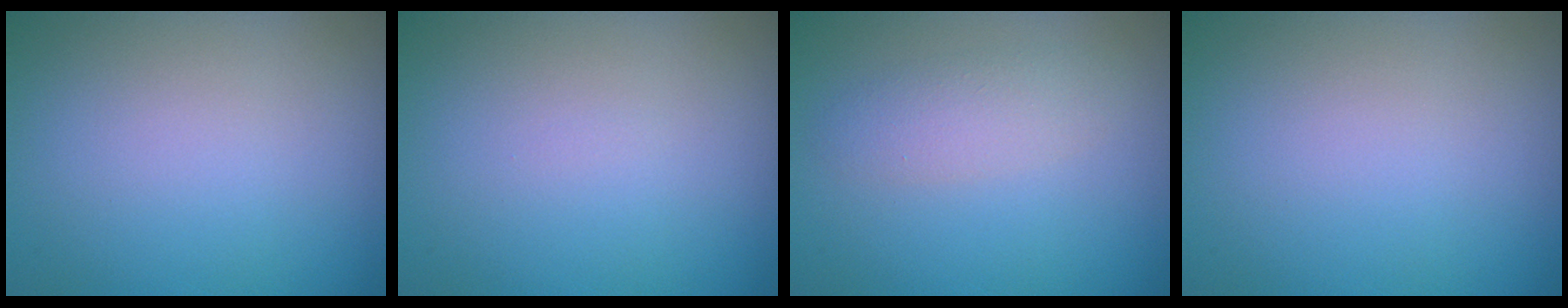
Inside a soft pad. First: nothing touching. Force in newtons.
{"total": 0.0}
{"total": 2.2, "press": 2.2, "slide": 0.1}
{"total": 0.0}